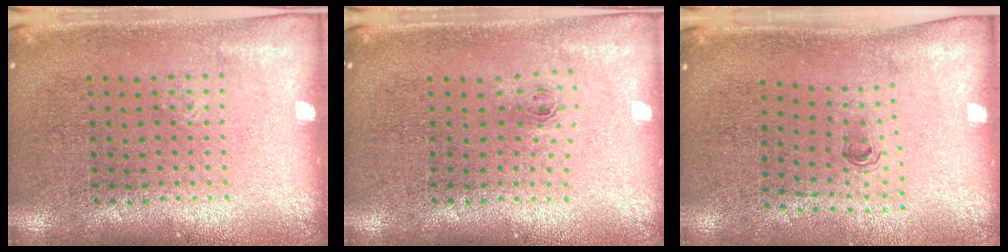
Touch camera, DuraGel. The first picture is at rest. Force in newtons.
{"total": 0.8, "press": 0.4, "slide": 0.7}
{"total": 0.6, "press": 0.3, "slide": 0.5}